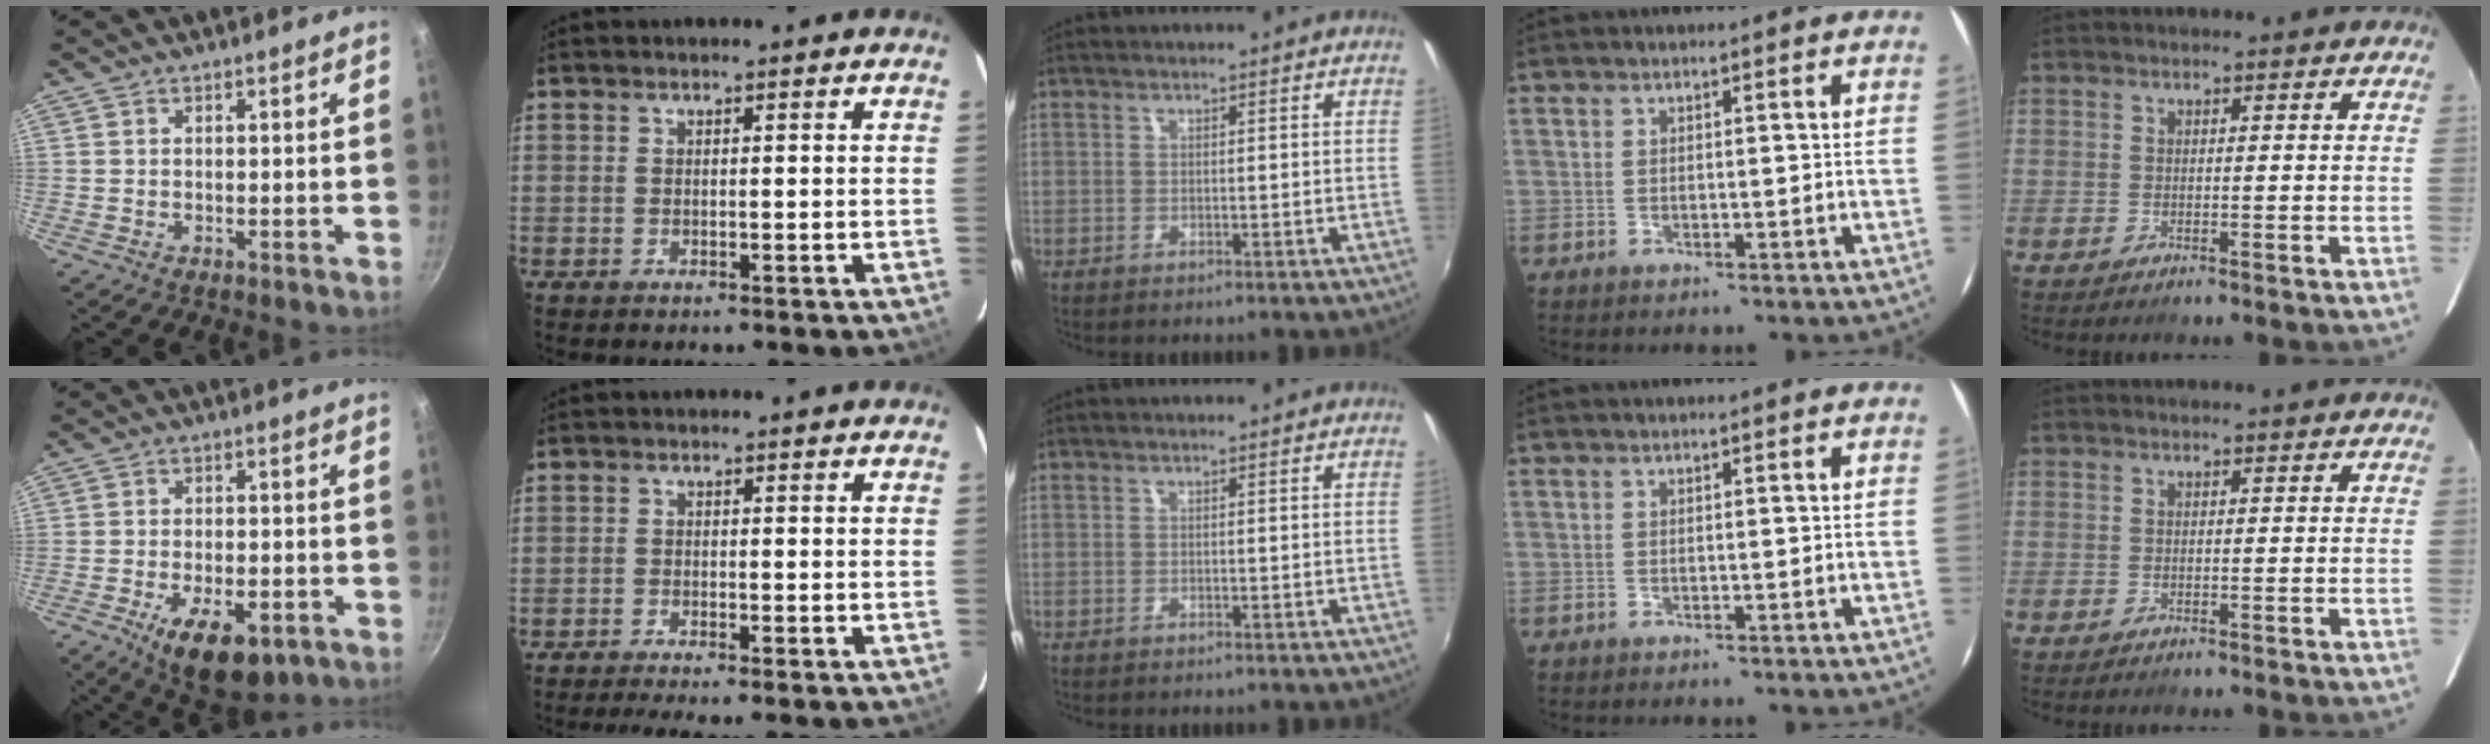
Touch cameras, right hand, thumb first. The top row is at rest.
{"thumb": {"total": 12.3, "force": [-5.8, 5.8, 9.1], "torque": [-0.126, 0.014, -0.079]}, "index": {"total": 4.0, "force": [-3.5, -0.6, 1.8], "torque": [-0.047, -0.008, -0.060]}}